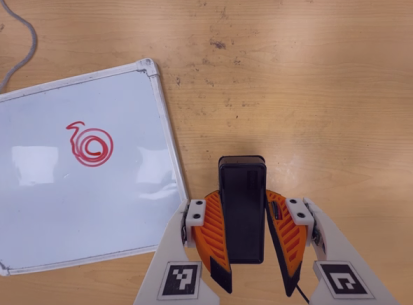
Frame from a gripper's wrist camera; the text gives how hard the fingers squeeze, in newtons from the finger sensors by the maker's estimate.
{"total": 8.7, "left": 7.5, "right": 9.8}